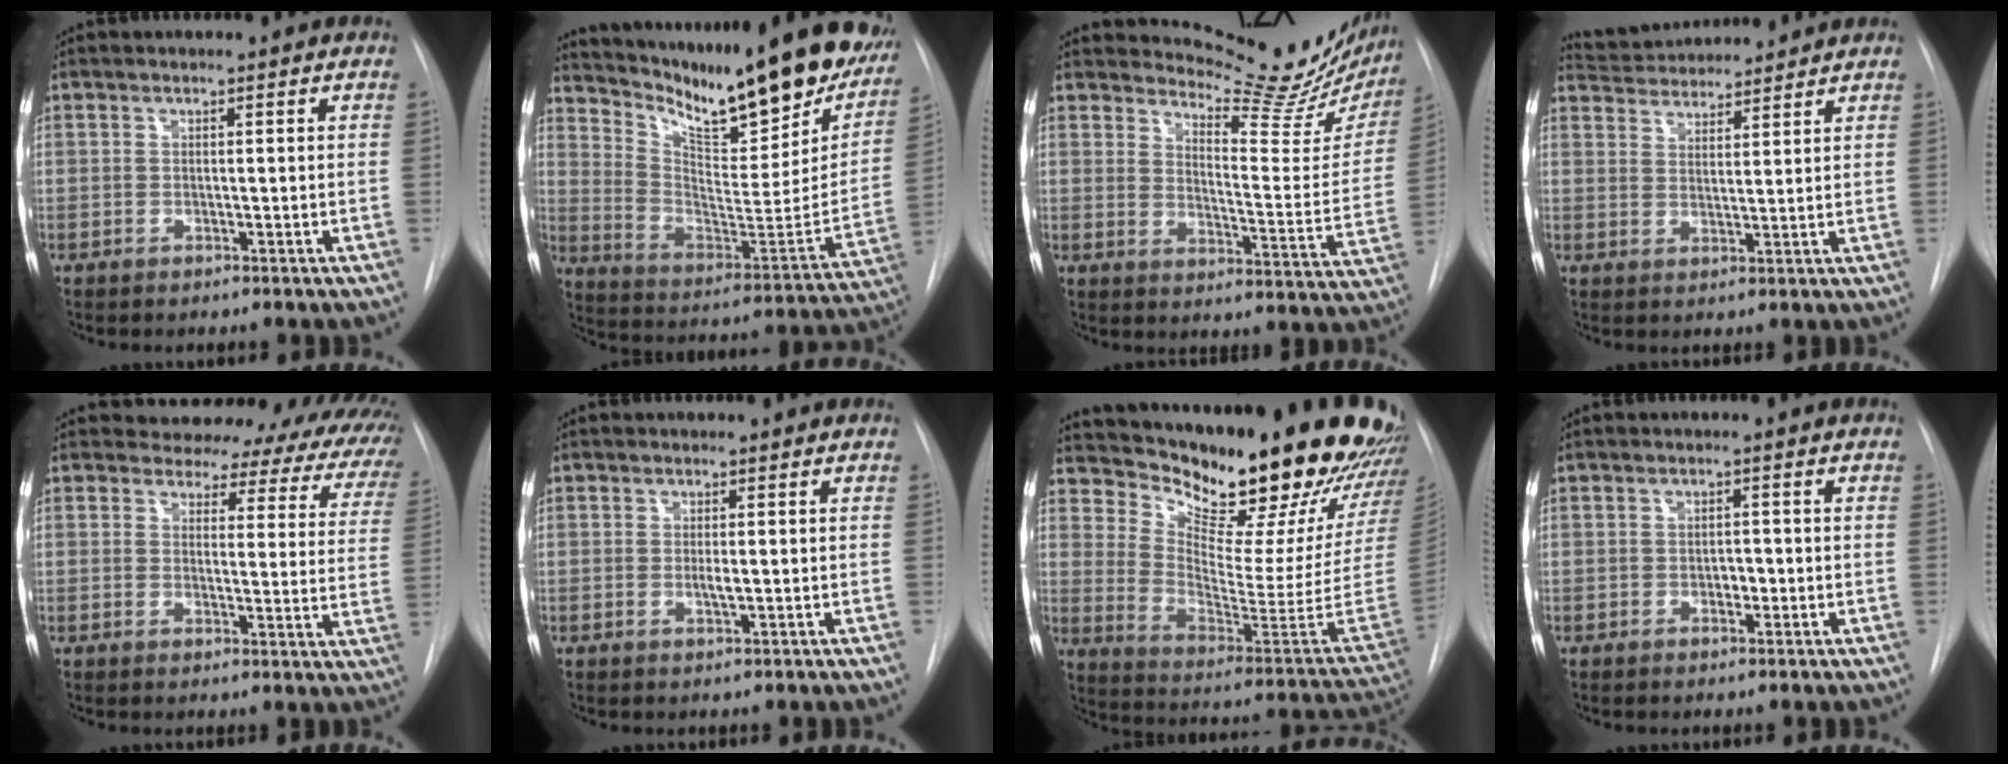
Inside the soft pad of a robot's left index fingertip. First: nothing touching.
{"total": 27.9, "force": [22.3, 7.2, 15.2], "torque": [-0.240, -0.055, 0.312]}
{"total": 16.9, "force": [15.9, 3.1, 4.6], "torque": [-0.050, -0.087, 0.182]}
{"total": 9.1, "force": [8.8, 1.4, 1.6], "torque": [-0.032, 0.023, 0.140]}
{"total": 18.1, "force": [16.1, 6.6, 4.7], "torque": [-0.035, -0.047, 0.153]}
{"total": 1.2, "force": [-0.1, 0.3, 1.2], "torque": [-0.023, -0.003, -0.001]}
{"total": 27.7, "force": [23.1, 5.0, 14.3], "torque": [-0.228, -0.099, 0.306]}
{"total": 1.5, "force": [-0.5, 1.0, 1.1], "torque": [-0.012, 0.004, -0.007]}